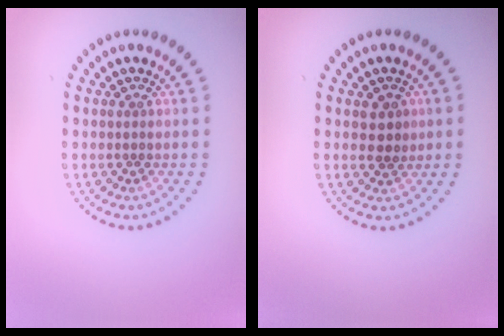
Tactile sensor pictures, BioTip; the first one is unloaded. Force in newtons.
{"total": 2.1, "press": 2.1, "slide": 0.5}